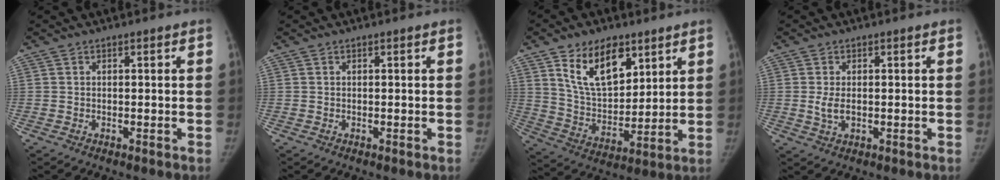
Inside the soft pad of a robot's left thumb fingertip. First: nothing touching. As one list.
[{"total": 0.0}, {"total": 15.2, "force": [8.2, 8.6, 9.5], "torque": [-0.125, -0.048, 0.159]}, {"total": 3.2, "force": [0.0, 1.9, 2.6], "torque": [-0.052, -0.006, 0.003]}]